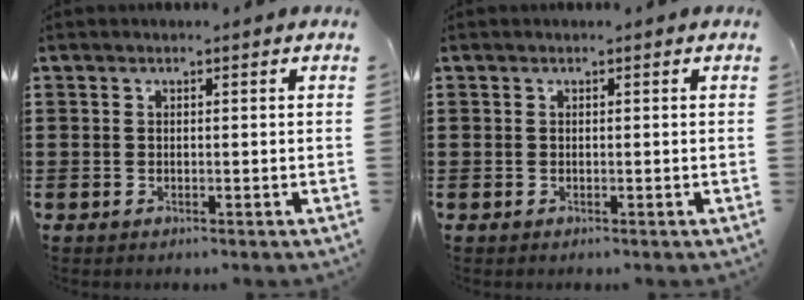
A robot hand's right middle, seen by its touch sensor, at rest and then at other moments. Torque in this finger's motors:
{"motor_torque": [-0.48, -0.31, 0.01, 0.00]}